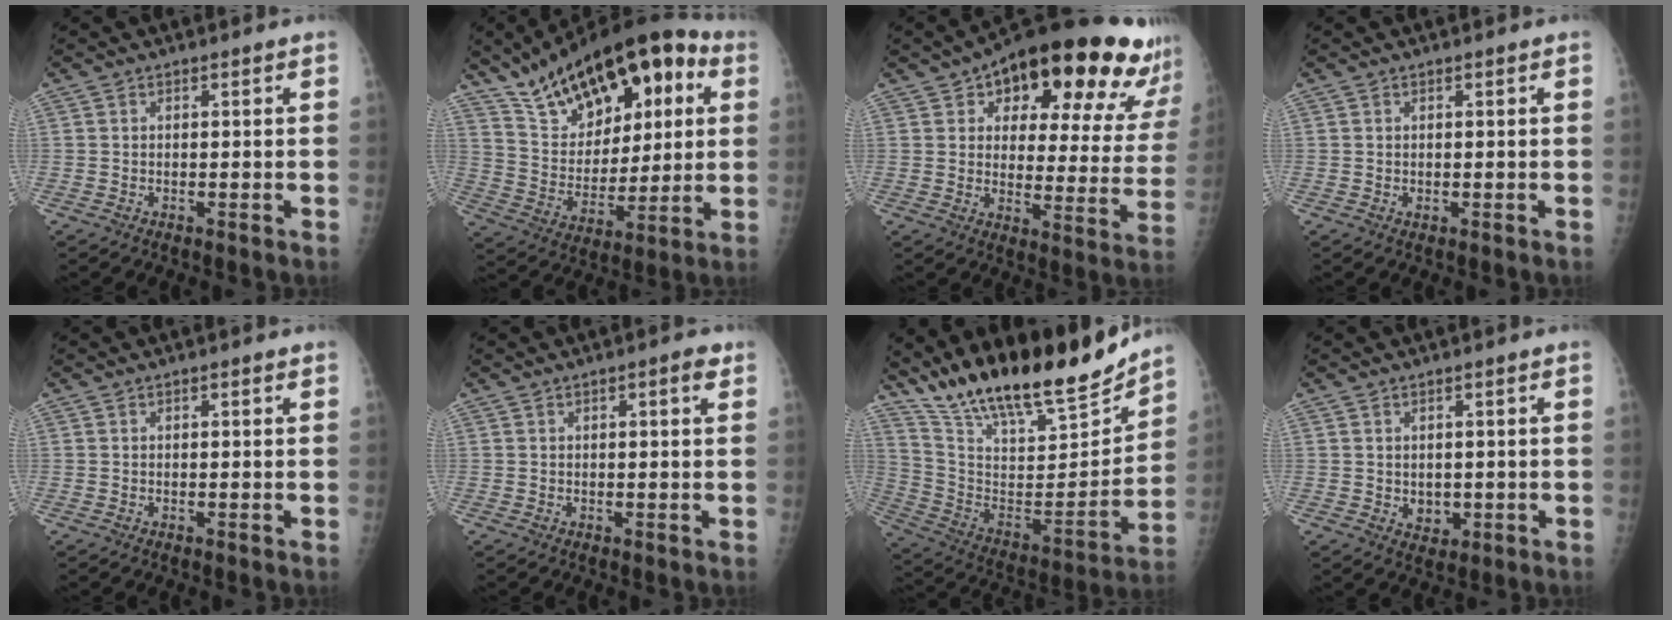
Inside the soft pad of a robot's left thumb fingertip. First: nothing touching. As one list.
[{"total": 25.6, "force": [12.3, 13.1, 18.3], "torque": [-0.253, -0.012, 0.210]}, {"total": 27.1, "force": [18.5, 9.9, 17.1], "torque": [-0.194, -0.054, 0.239]}, {"total": 0.7, "force": [0.1, 0.4, 0.6], "torque": [-0.005, -0.001, 0.003]}, {"total": 0.8, "force": [0.4, 0.2, 0.7], "torque": [-0.013, 0.001, 0.004]}, {"total": 2.7, "force": [1.2, 0.7, 2.4], "torque": [-0.029, 0.001, 0.012]}, {"total": 25.6, "force": [21.2, 6.9, 12.4], "torque": [-0.182, -0.097, 0.358]}, {"total": 3.3, "force": [-0.1, 2.6, 2.1], "torque": [-0.015, -0.003, 0.008]}]